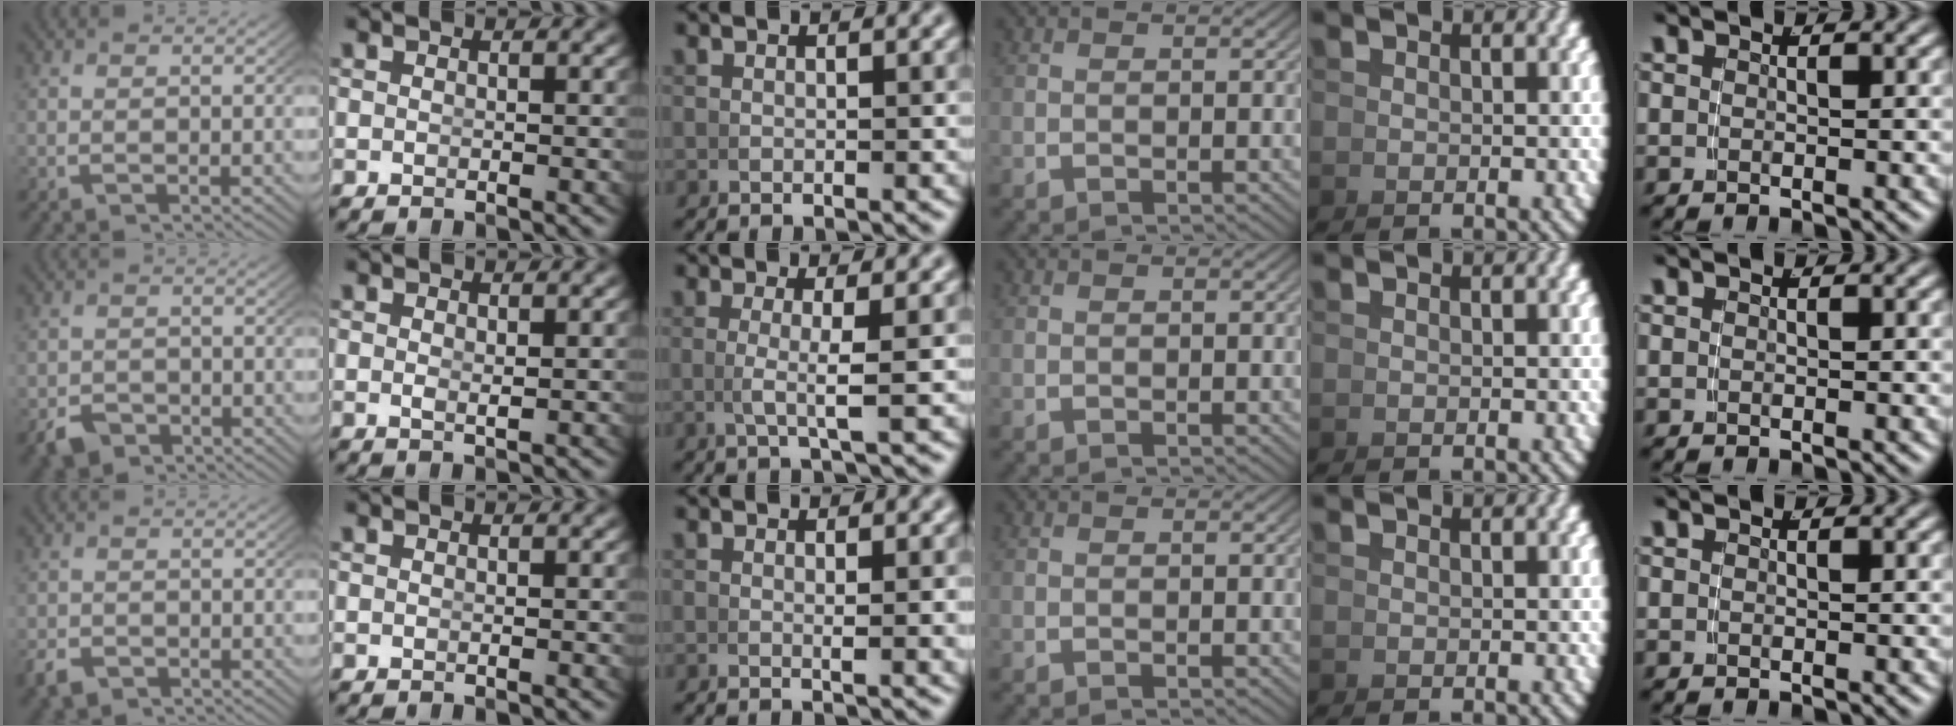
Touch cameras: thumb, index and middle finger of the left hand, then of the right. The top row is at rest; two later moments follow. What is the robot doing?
{"motion": "grasp_and_lifting", "object": "calculator"}